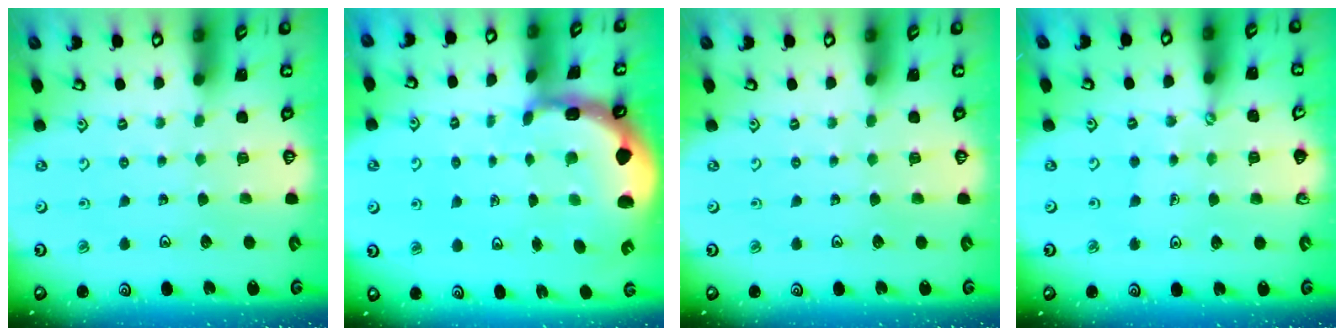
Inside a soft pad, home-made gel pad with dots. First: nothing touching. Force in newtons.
{"total": 3.2, "press": 3.1, "slide": 0.9}
{"total": 0.0}
{"total": 1.1, "press": 1.1, "slide": 0.1}